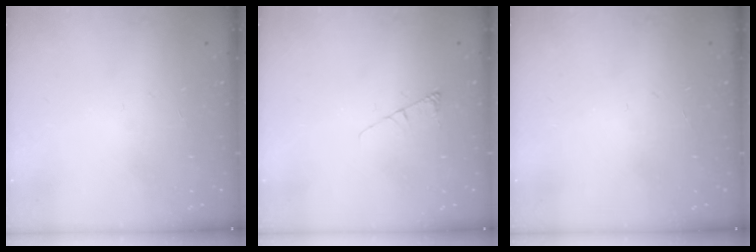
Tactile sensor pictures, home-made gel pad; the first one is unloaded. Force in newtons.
{"total": 4.1, "press": 4.0, "slide": 0.5}
{"total": 0.0}